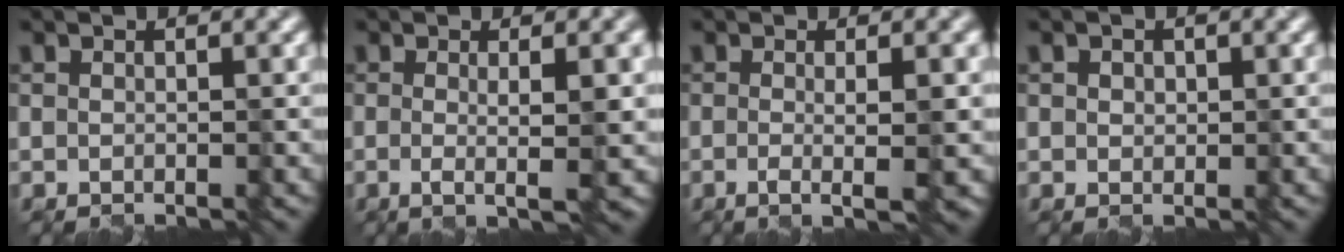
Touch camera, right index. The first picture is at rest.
{"total": 4.7, "force": [-0.1, 1.1, 4.5], "torque": [-0.064, 0.001, -0.004]}
{"total": 4.3, "force": [-0.4, 1.2, 4.1], "torque": [-0.051, 0.000, -0.009]}
{"total": 0.7, "force": [0.3, 0.7, 0.0], "torque": [0.004, 0.005, 0.004]}